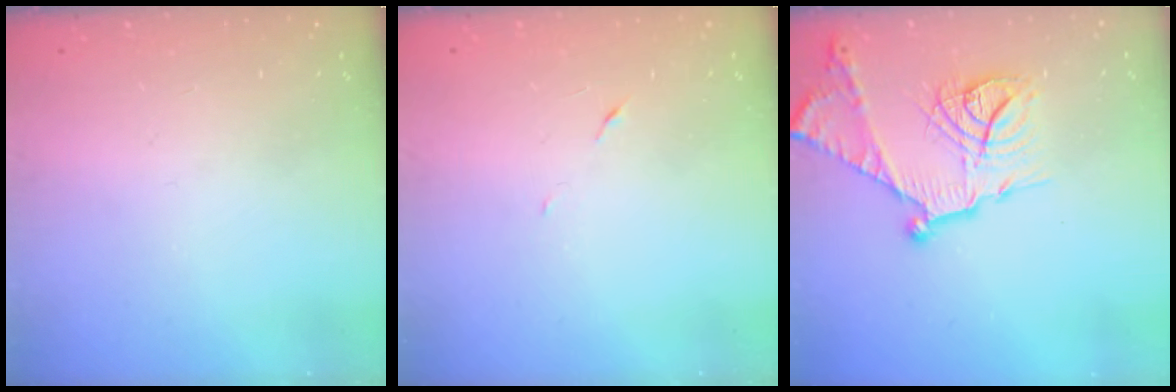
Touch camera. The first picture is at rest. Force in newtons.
{"total": 5.0, "press": 4.8, "slide": 1.4}
{"total": 19.7, "press": 19.6, "slide": 1.7}